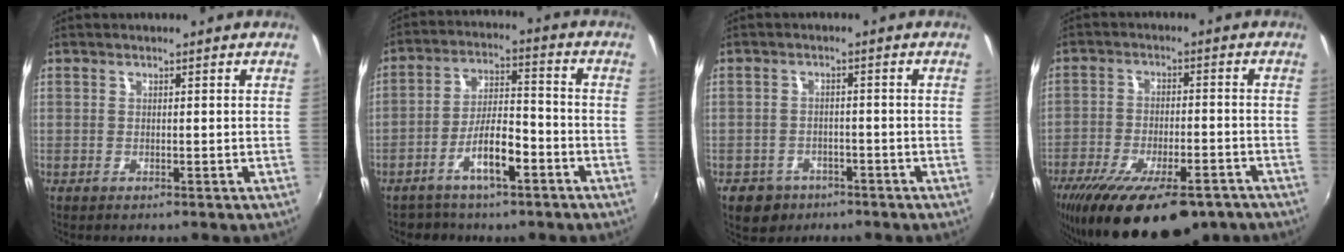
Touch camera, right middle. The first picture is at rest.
{"total": 7.6, "force": [-4.4, 3.0, 5.4], "torque": [-0.098, 0.019, -0.067]}
{"total": 6.1, "force": [-3.7, 4.5, 1.7], "torque": [-0.054, -0.002, -0.052]}
{"total": 20.6, "force": [-14.5, 7.1, 12.8], "torque": [-0.245, -0.050, -0.215]}